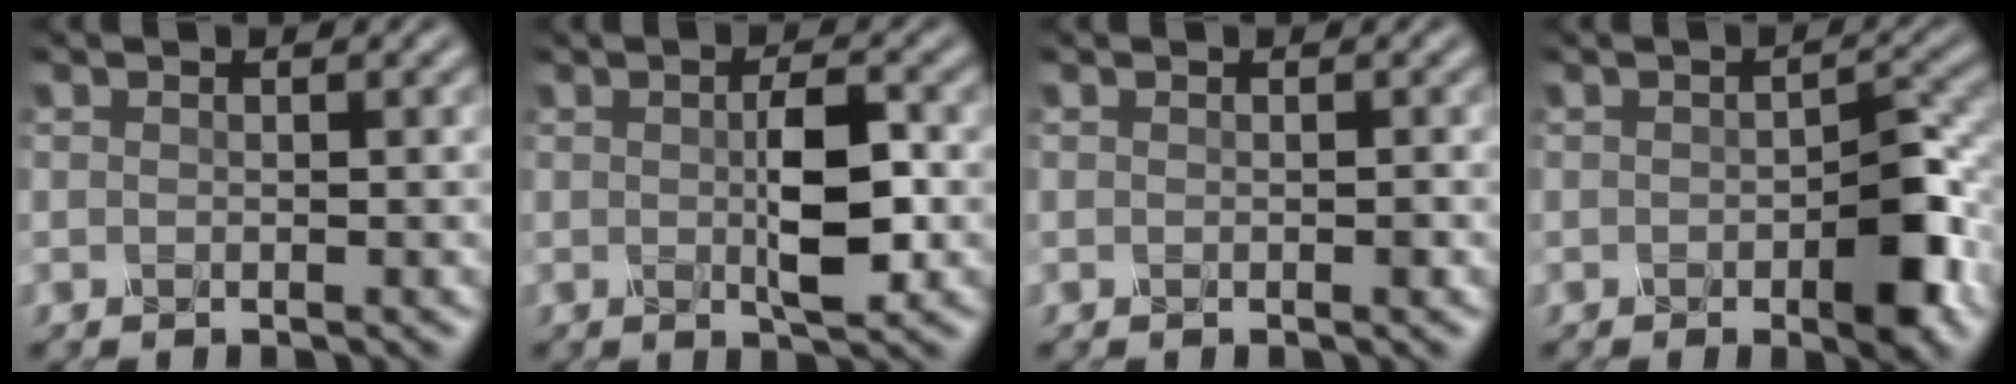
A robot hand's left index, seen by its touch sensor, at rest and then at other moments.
{"total": 4.0, "force": [-0.2, 0.8, 4.0], "torque": [-0.076, 0.004, 0.000]}
{"total": 0.6, "force": [-0.3, 0.3, 0.5], "torque": [0.005, 0.007, -0.001]}
{"total": 5.1, "force": [-1.9, 1.7, 4.4], "torque": [-0.068, 0.005, -0.030]}